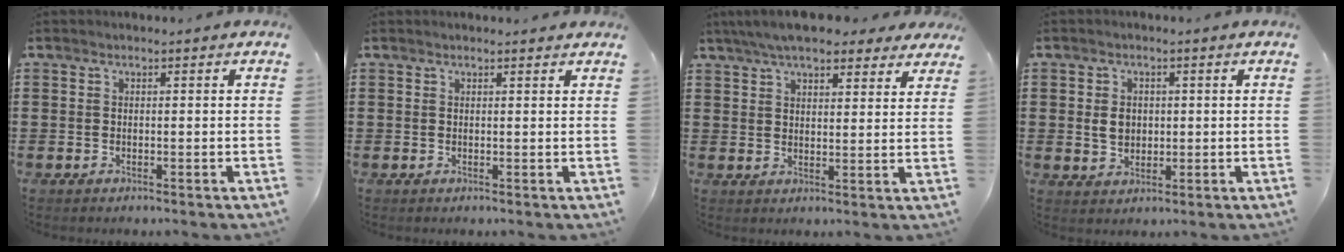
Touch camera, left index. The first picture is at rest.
{"total": 0.7, "force": [0.7, 0.0, 0.2], "torque": [-0.006, 0.000, 0.014]}
{"total": 7.2, "force": [6.2, 1.6, 3.3], "torque": [-0.075, -0.009, 0.114]}
{"total": 3.3, "force": [0.3, 2.6, 2.0], "torque": [-0.038, 0.006, 0.003]}